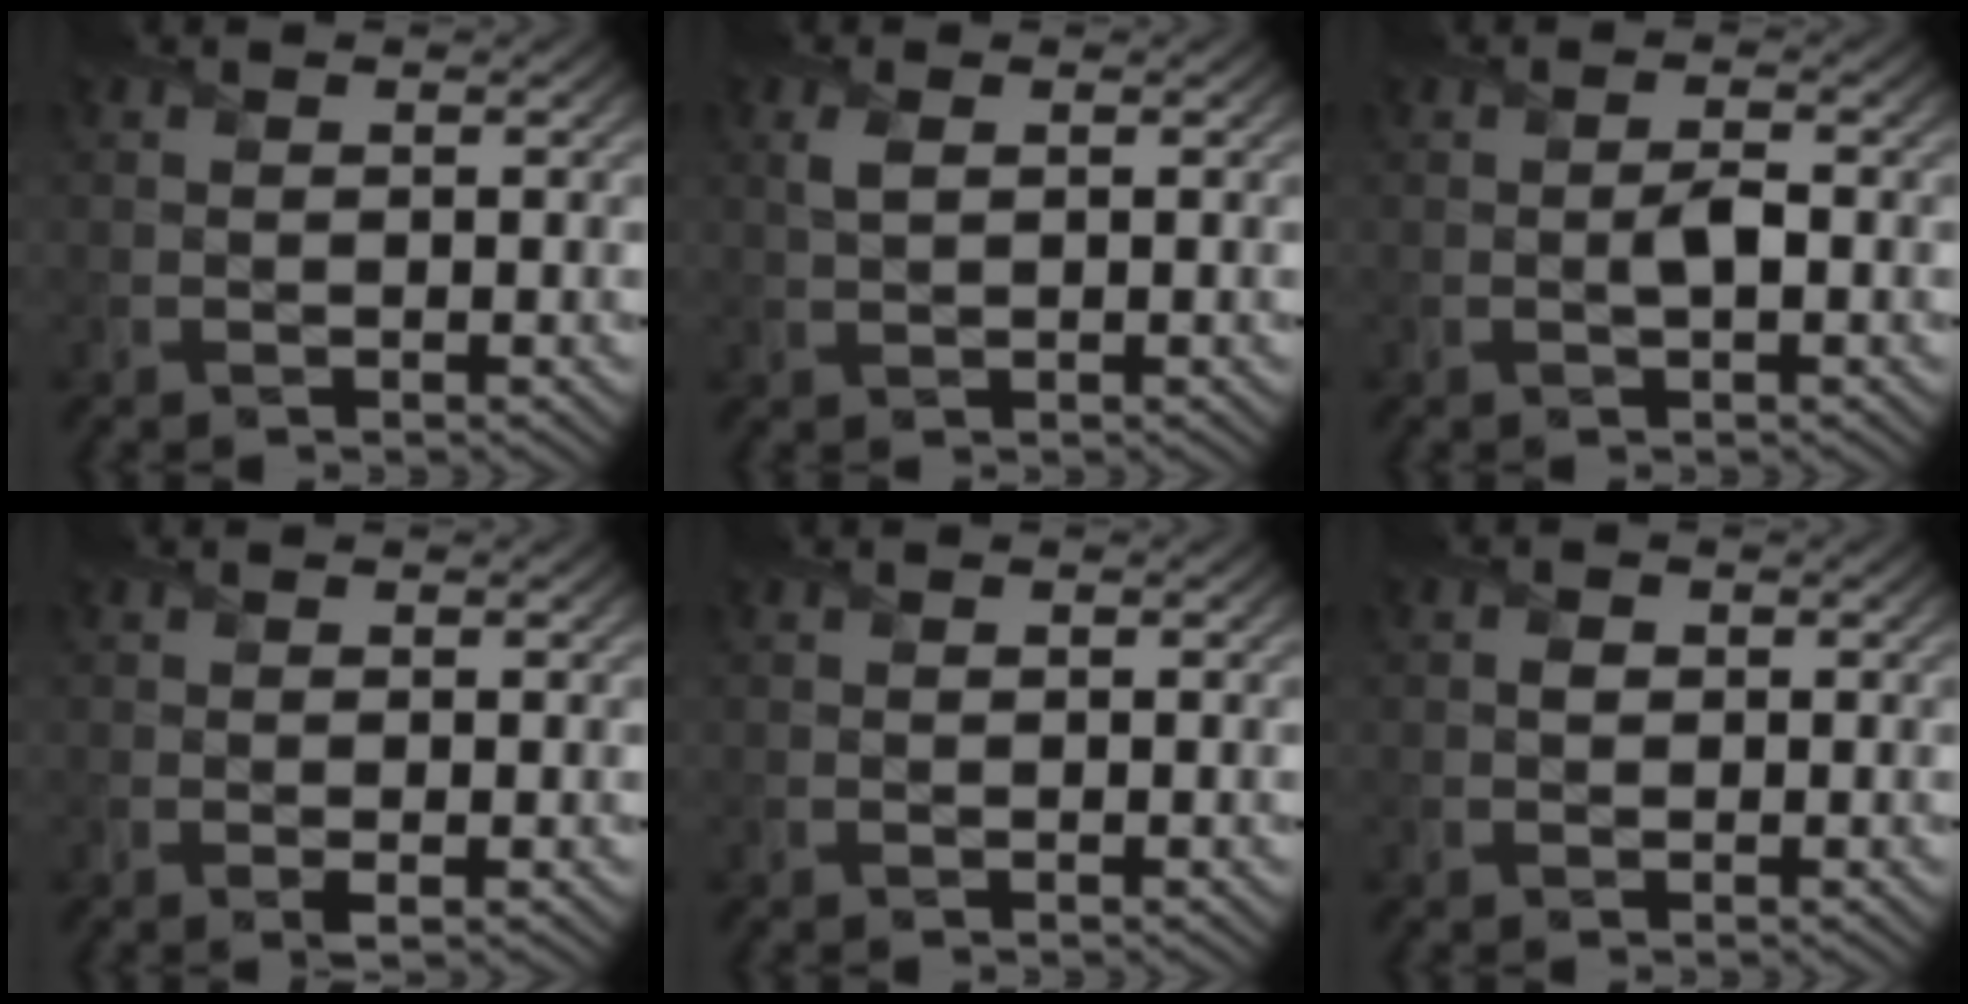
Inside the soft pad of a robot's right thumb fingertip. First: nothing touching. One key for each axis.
{"total": 1.7, "fx": 0.5, "fy": 0.8, "fz": 1.4, "tx": -0.038, "ty": -0.001, "tz": 0.011}
{"total": 1.6, "fx": -0.3, "fy": 0.6, "fz": 1.5, "tx": -0.026, "ty": 0.001, "tz": -0.005}
{"total": 0.6, "fx": -0.1, "fy": 0.2, "fz": 0.6, "tx": -0.009, "ty": -0.005, "tz": -0.003}
{"total": 0.0}
{"total": 0.8, "fx": -0.1, "fy": 0.7, "fz": 0.2, "tx": -0.004, "ty": -0.004, "tz": -0.004}